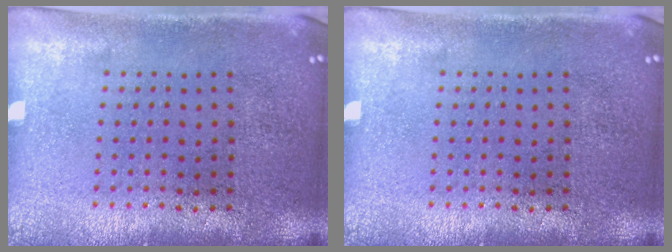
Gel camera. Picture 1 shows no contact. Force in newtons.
{"total": 0.0}